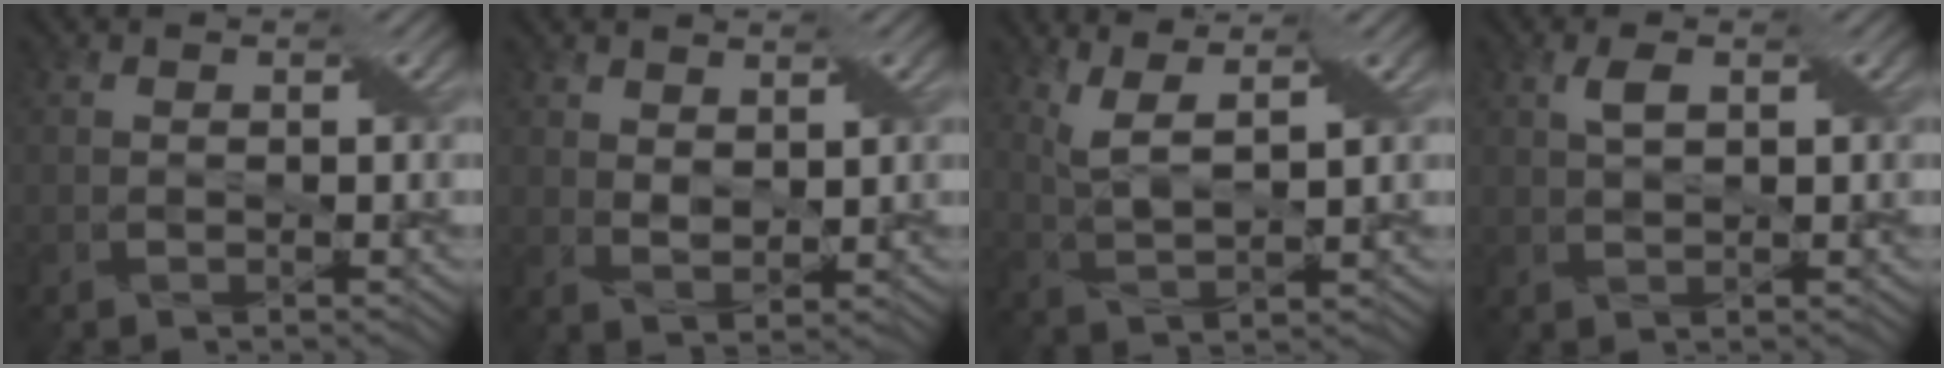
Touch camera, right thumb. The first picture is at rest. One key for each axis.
{"total": 2.7, "fx": 2.1, "fy": 1.2, "fz": 1.2, "tx": -0.031, "ty": -0.006, "tz": 0.042}
{"total": 5.0, "fx": 3.3, "fy": 0.9, "fz": 3.7, "tx": -0.090, "ty": 0.000, "tz": 0.071}
{"total": 2.0, "fx": 0.9, "fy": 0.7, "fz": 1.7, "tx": -0.038, "ty": 0.006, "tz": 0.015}